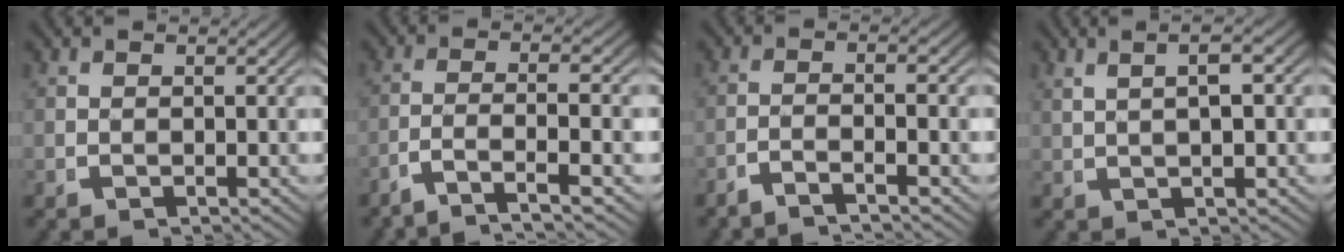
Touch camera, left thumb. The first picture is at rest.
{"total": 5.8, "force": [-3.9, 1.8, 4.0], "torque": [-0.098, -0.018, -0.057]}
{"total": 2.4, "force": [-1.8, -0.1, 1.6], "torque": [-0.032, 0.001, -0.037]}
{"total": 3.6, "force": [1.4, 1.1, 3.2], "torque": [-0.042, 0.012, 0.029]}